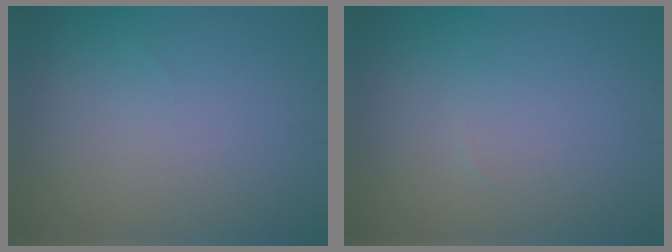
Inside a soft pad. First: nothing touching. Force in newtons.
{"total": 0.0}